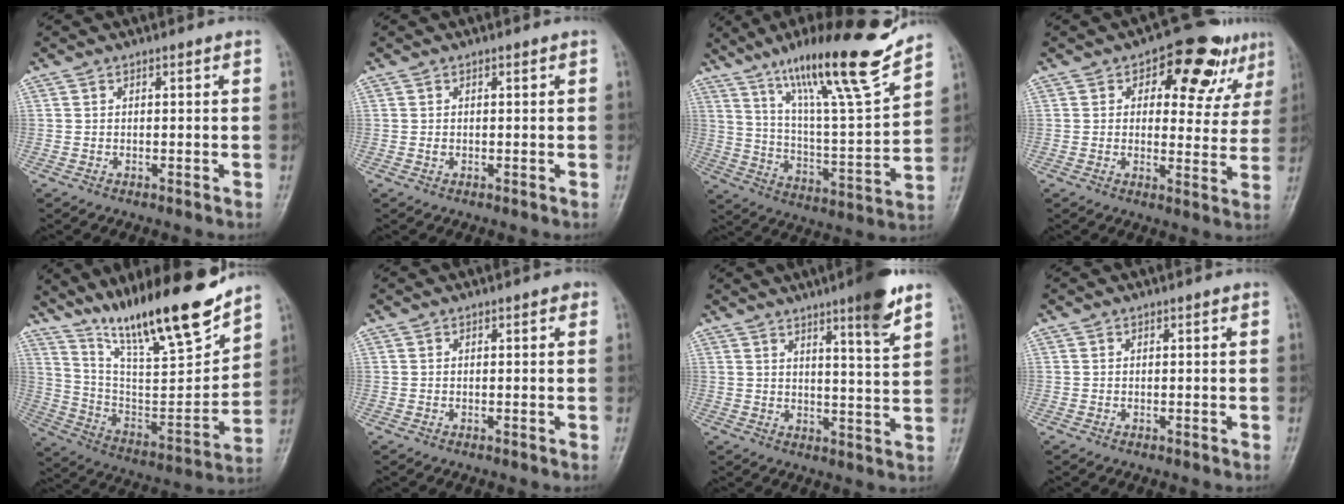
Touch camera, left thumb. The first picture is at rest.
{"total": 0.6, "force": [0.1, 0.5, 0.3], "torque": [-0.003, 0.000, 0.003]}
{"total": 21.3, "force": [15.6, 2.2, 14.4], "torque": [-0.206, -0.077, 0.266]}
{"total": 18.2, "force": [8.0, 9.7, 13.1], "torque": [-0.110, 0.002, 0.103]}
{"total": 23.3, "force": [17.4, 4.7, 14.7], "torque": [-0.214, -0.085, 0.304]}
{"total": 0.6, "force": [0.2, 0.4, 0.4], "torque": [0.001, 0.002, -0.002]}
{"total": 9.0, "force": [5.8, 0.5, 6.9], "torque": [-0.092, -0.037, 0.082]}
{"total": 0.0}